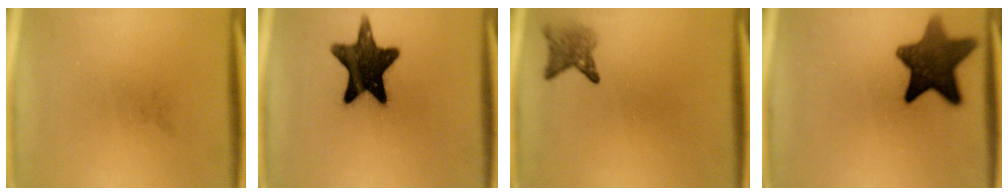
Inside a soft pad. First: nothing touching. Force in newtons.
{"total": 15.3}
{"total": 2.7}
{"total": 11.7}